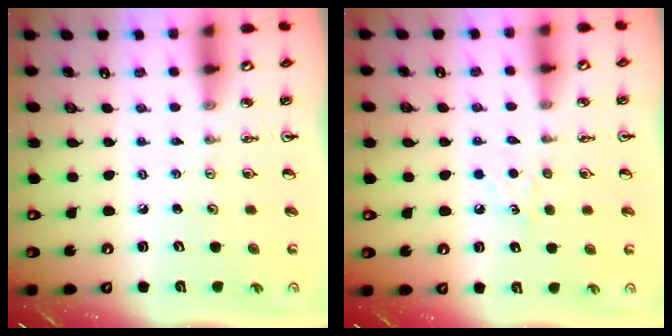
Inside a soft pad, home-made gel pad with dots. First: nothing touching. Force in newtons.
{"total": 5.3, "press": 5.2, "slide": 0.8}